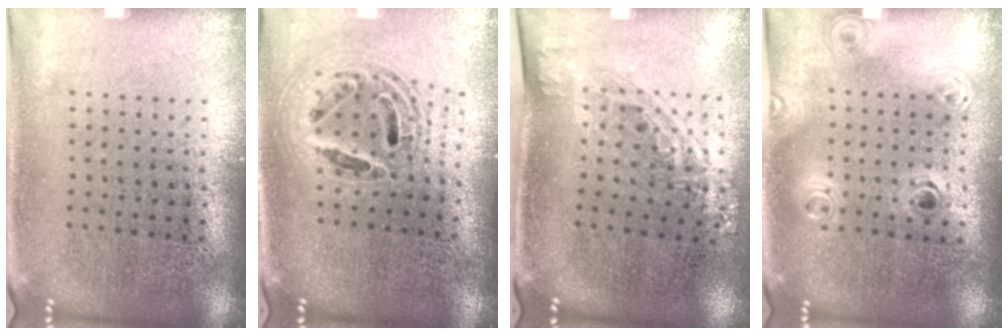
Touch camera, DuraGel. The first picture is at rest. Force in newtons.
{"total": 1.9, "press": 1.5, "slide": 1.2}
{"total": 1.4, "press": 1.0, "slide": 0.9}
{"total": 1.2, "press": 1.0, "slide": 0.7}